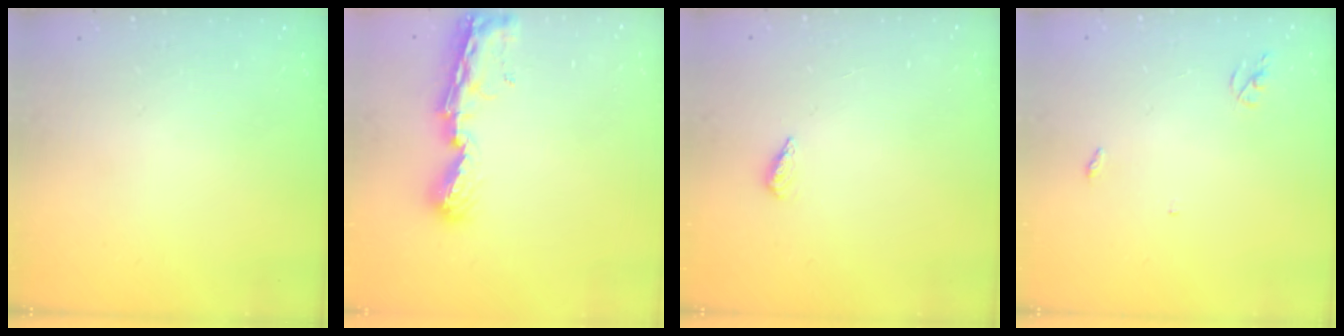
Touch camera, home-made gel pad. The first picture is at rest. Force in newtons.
{"total": 9.3, "press": 9.3, "slide": 1.0}
{"total": 2.3, "press": 2.2, "slide": 0.8}
{"total": 2.6, "press": 2.6, "slide": 0.2}